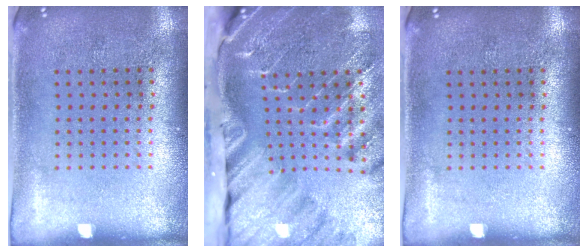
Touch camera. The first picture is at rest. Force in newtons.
{"total": 4.0, "press": 3.2, "slide": 2.4}
{"total": 0.0}